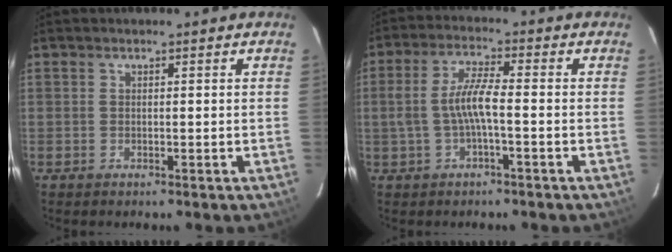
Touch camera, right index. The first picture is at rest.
{"total": 6.3, "force": [-1.3, 1.0, 6.1], "torque": [-0.126, 0.006, -0.021]}